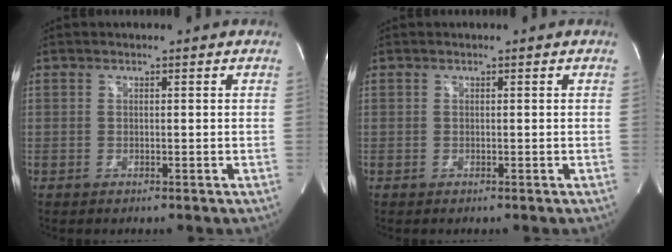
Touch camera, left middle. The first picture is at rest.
{"total": 0.0}